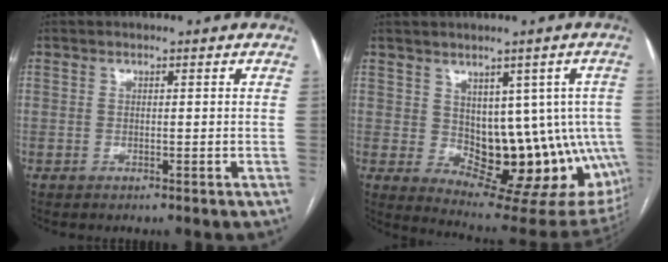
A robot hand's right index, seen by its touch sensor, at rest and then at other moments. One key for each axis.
{"total": 14.7, "fx": -0.8, "fy": 8.9, "fz": 11.7, "tx": -0.116, "ty": 0.008, "tz": 0.010}